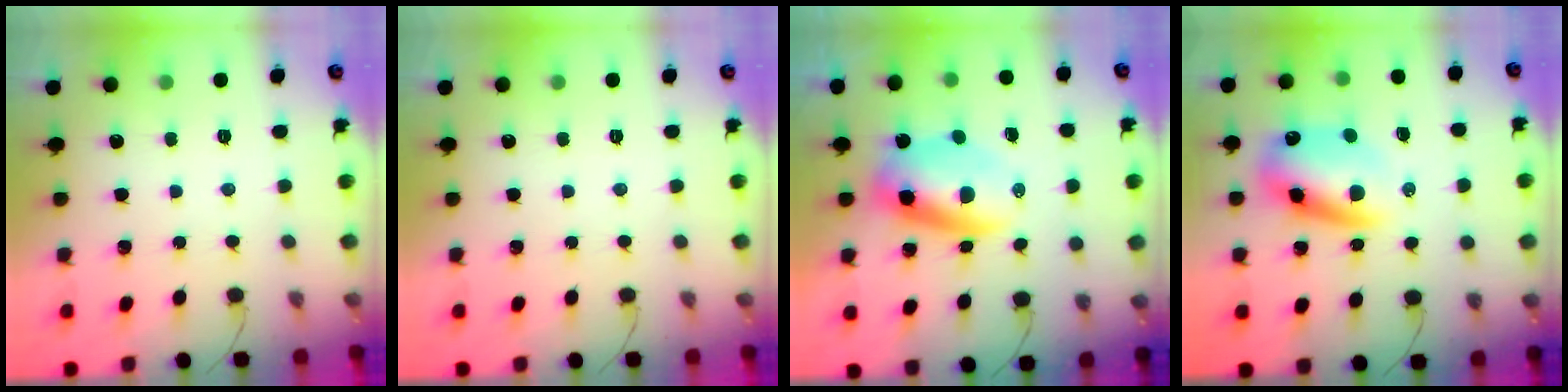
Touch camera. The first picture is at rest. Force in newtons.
{"total": 0.0}
{"total": 9.3, "press": 9.0, "slide": 2.3}
{"total": 12.9, "press": 12.5, "slide": 3.2}